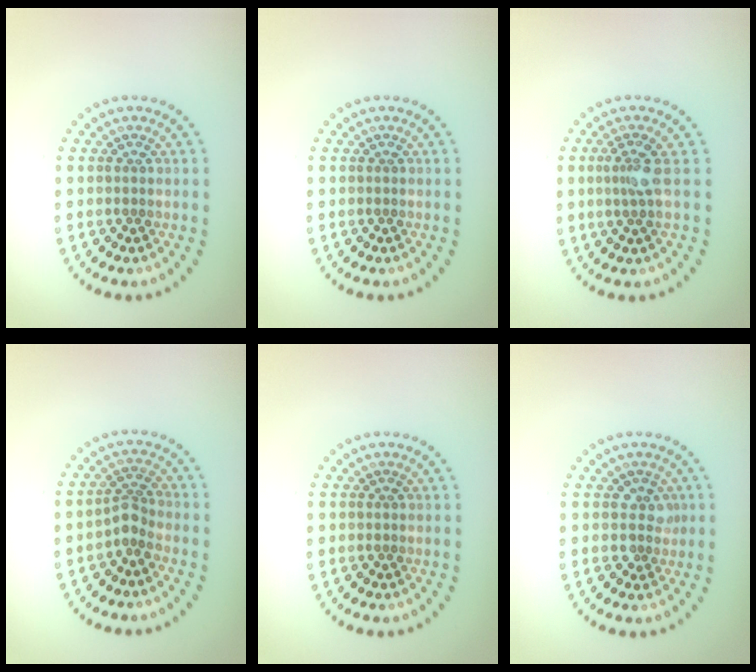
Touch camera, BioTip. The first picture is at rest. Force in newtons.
{"total": 0.0}
{"total": 2.0, "press": 1.5, "slide": 1.3}
{"total": 2.0, "press": 1.4, "slide": 1.4}
{"total": 0.0}
{"total": 1.6, "press": 1.3, "slide": 0.9}